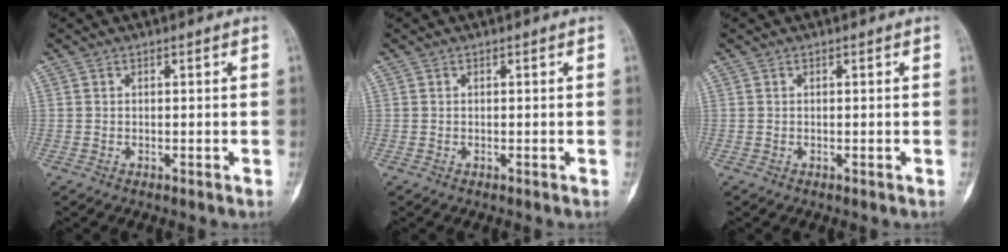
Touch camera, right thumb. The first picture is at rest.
{"total": 0.0}
{"total": 0.0}